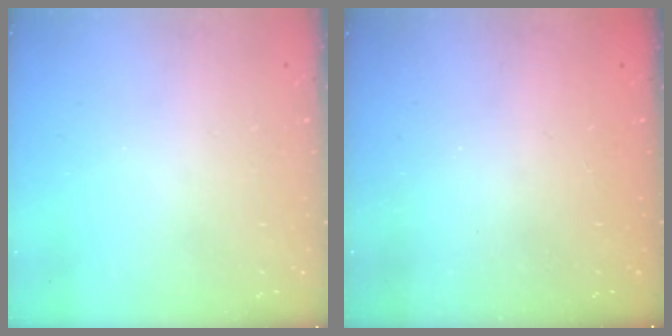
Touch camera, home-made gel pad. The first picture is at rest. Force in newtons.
{"total": 2.3, "press": 2.2, "slide": 0.8}